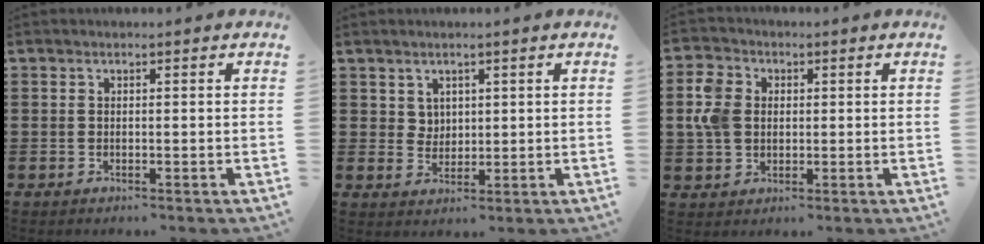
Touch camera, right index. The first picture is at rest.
{"total": 2.6, "force": [1.7, 2.0, 0.5], "torque": [-0.017, 0.008, 0.033]}
{"total": 5.9, "force": [0.6, 4.8, 3.3], "torque": [-0.098, 0.009, 0.005]}